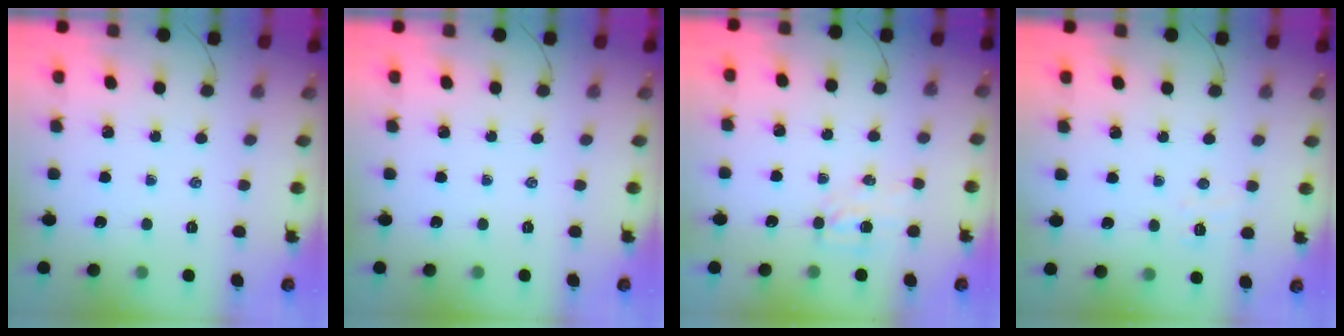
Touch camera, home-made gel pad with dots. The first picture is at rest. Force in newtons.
{"total": 0.0}
{"total": 4.0, "press": 3.8, "slide": 1.2}
{"total": 3.6, "press": 3.5, "slide": 0.7}